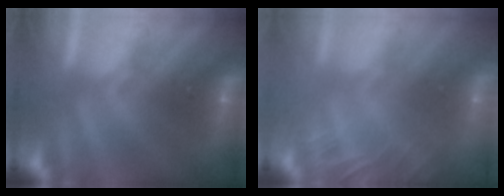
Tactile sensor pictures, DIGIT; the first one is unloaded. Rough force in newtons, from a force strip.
{"total": 7.1}